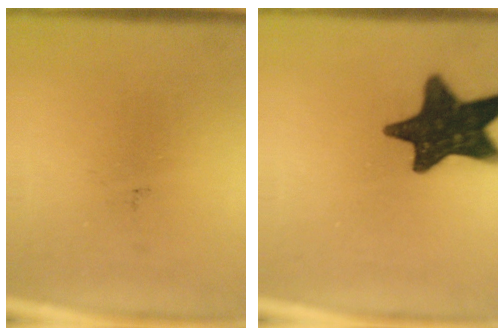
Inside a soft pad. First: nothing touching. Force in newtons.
{"total": 16.0}